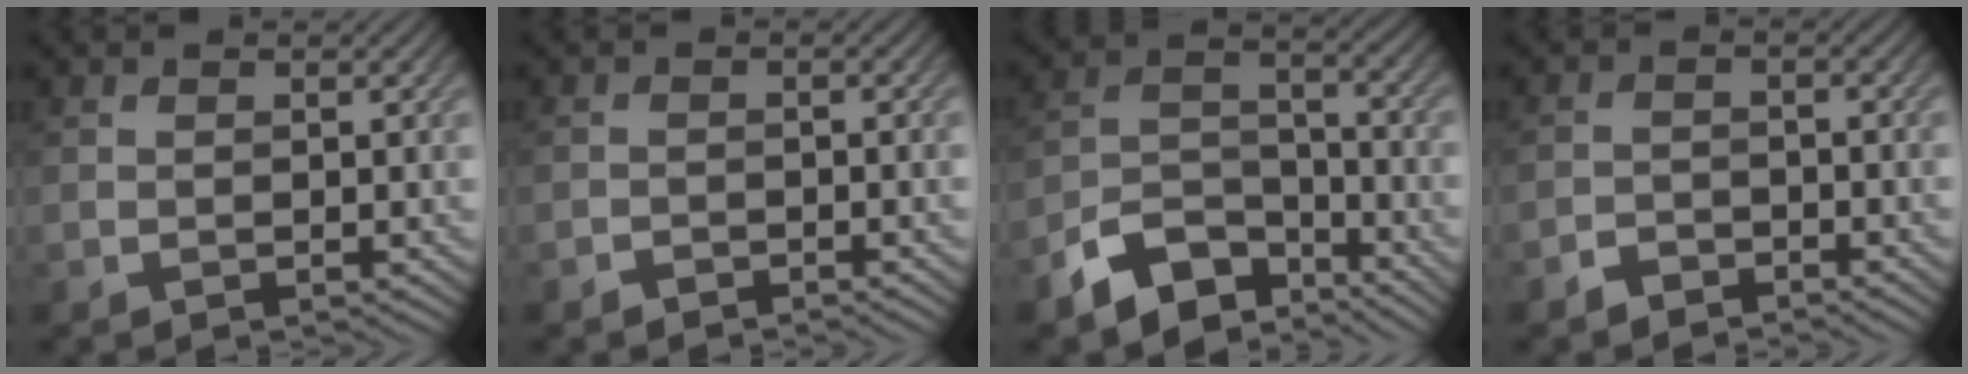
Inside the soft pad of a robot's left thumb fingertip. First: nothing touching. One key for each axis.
{"total": 1.1, "fx": -1.0, "fy": 0.4, "fz": 0.2, "tx": -0.002, "ty": -0.001, "tz": -0.021}
{"total": 9.2, "fx": -6.9, "fy": 4.3, "fz": 4.2, "tx": -0.081, "ty": -0.011, "tz": -0.137}
{"total": 2.2, "fx": -2.0, "fy": 0.8, "fz": 0.5, "tx": -0.006, "ty": 0.004, "tz": -0.042}